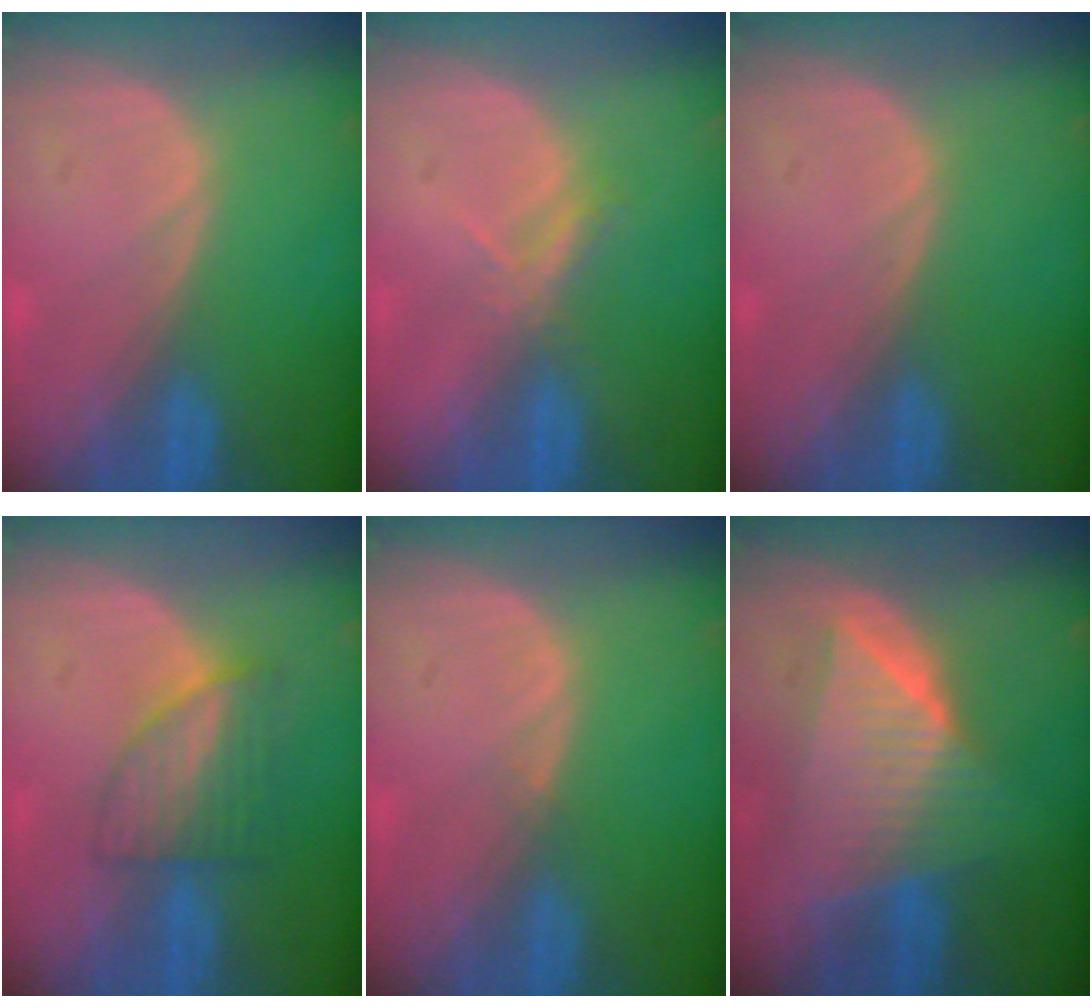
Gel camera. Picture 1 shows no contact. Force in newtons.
{"total": 2.3, "press": 2.1, "slide": 0.9}
{"total": 0.0}
{"total": 6.1, "press": 5.6, "slide": 2.4}
{"total": 0.5, "press": 0.5, "slide": 0.1}
{"total": 8.8, "press": 8.8, "slide": 0.5}